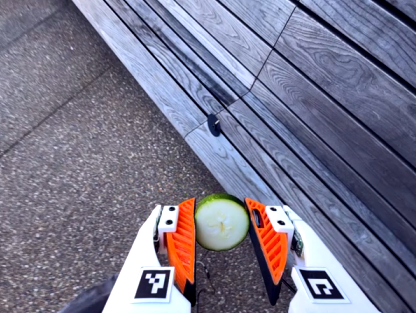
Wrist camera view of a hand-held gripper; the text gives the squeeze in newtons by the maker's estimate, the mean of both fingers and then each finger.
{"total": 11.8, "left": 12.3, "right": 11.3}